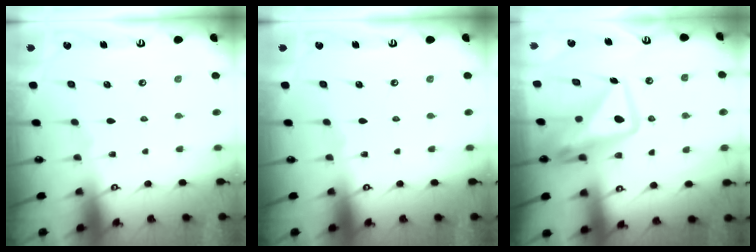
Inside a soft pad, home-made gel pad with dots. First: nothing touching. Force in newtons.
{"total": 0.0}
{"total": 13.6, "press": 13.5, "slide": 1.4}